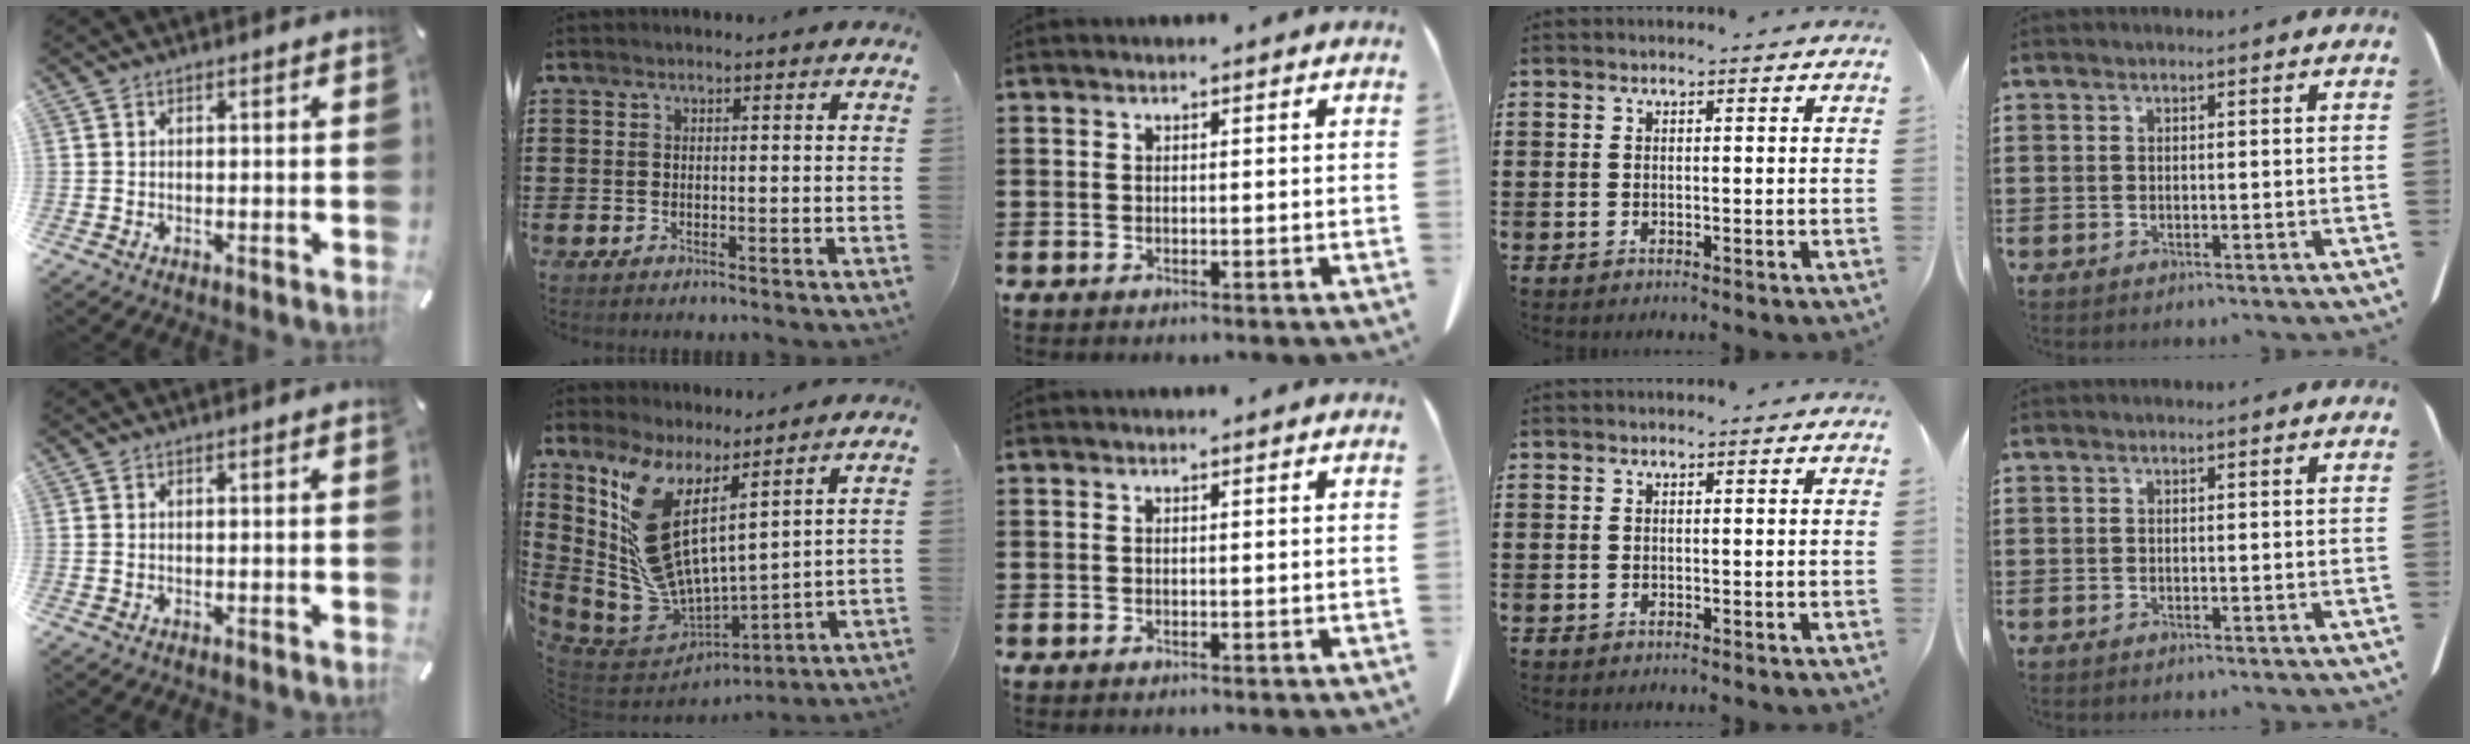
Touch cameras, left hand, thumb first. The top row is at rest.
{"thumb": {"total": 0.6, "force": [0.0, 0.1, 0.6], "torque": [-0.012, -0.001, 0.000]}, "index": {"total": 11.6, "force": [4.3, 5.4, 9.3], "torque": [-0.237, -0.060, 0.071]}}